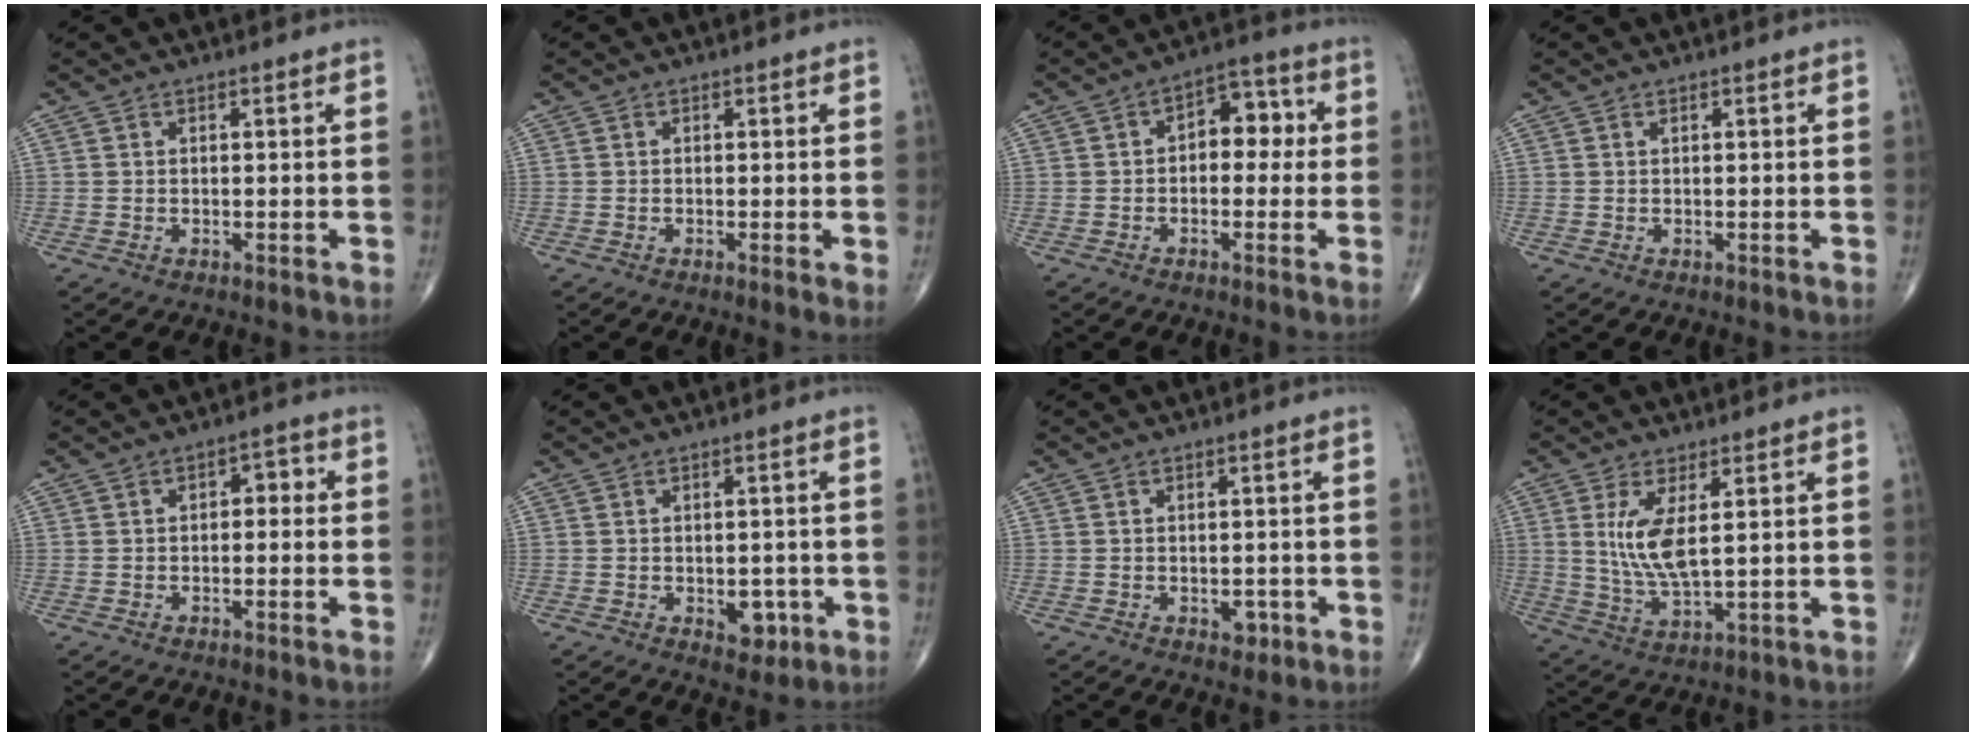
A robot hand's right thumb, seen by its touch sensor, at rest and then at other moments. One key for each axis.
{"total": 1.6, "fx": -0.3, "fy": 0.1, "fz": 1.6, "tx": -0.033, "ty": -0.007, "tz": -0.009}
{"total": 7.4, "fx": 0.3, "fy": 4.8, "fz": 5.7, "tx": -0.042, "ty": 0.028, "tz": -0.006}
{"total": 0.0}
{"total": 3.1, "fx": -0.1, "fy": 1.9, "fz": 2.4, "tx": -0.018, "ty": 0.016, "tz": -0.010}
{"total": 4.5, "fx": -1.4, "fy": 2.9, "fz": 3.2, "tx": -0.019, "ty": 0.000, "tz": -0.011}
{"total": 2.3, "fx": -0.9, "fy": 1.5, "fz": 1.4, "tx": -0.007, "ty": 0.001, "tz": -0.009}
{"total": 8.1, "fx": 1.9, "fy": 2.5, "fz": 7.5, "tx": -0.161, "ty": -0.024, "tz": 0.048}